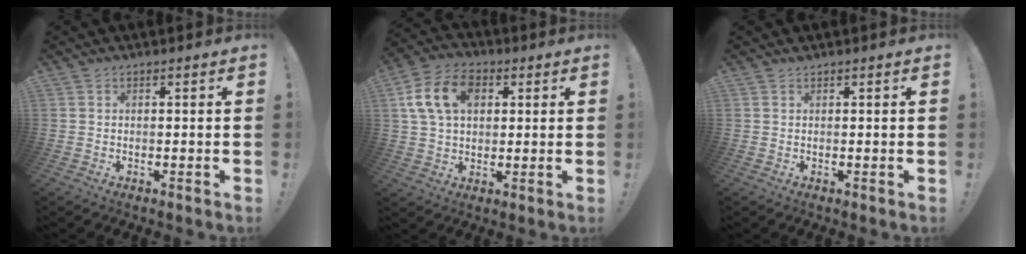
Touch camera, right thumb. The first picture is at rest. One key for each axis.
{"total": 14.1, "fx": 4.2, "fy": 10.0, "fz": 9.1, "tx": -0.153, "ty": 0.004, "tz": 0.084}
{"total": 0.7, "fx": 0.7, "fy": 0.1, "fz": -0.3, "tx": 0.013, "ty": -0.001, "tz": 0.011}